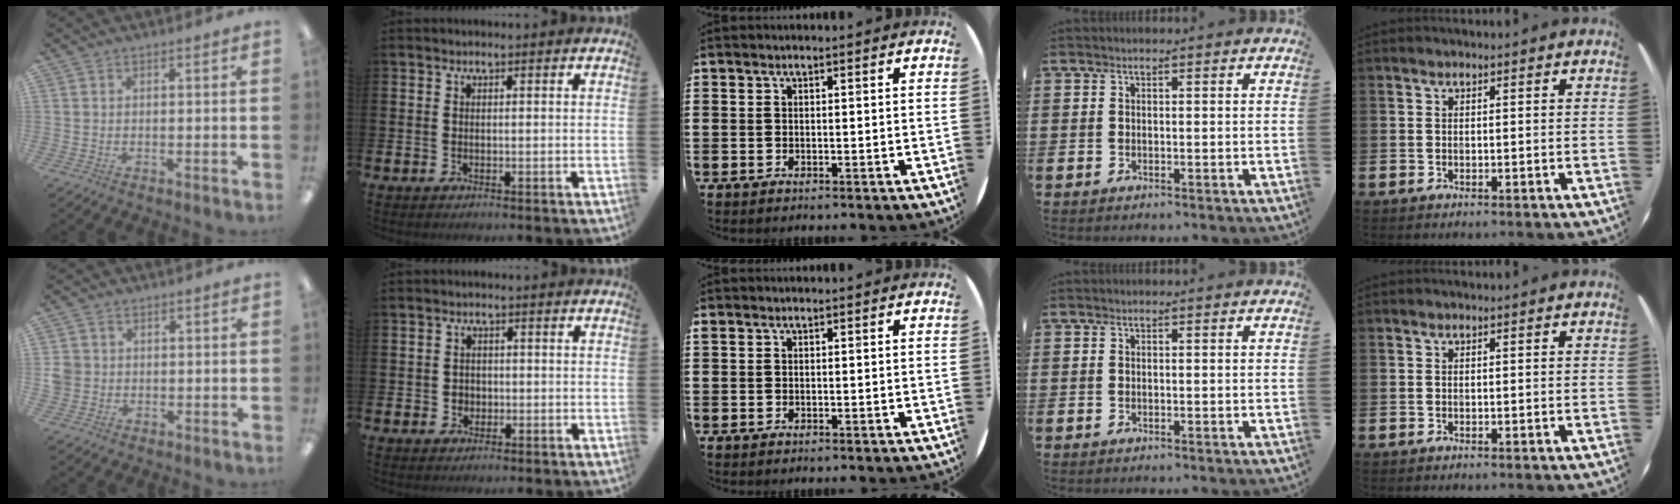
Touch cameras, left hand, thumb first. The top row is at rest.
{"thumb": {"total": 3.0, "force": [0.3, 2.9, 0.4], "torque": [-0.011, 0.006, 0.005]}, "index": {"total": 1.7, "force": [-0.2, 1.7, 0.4], "torque": [-0.003, 0.005, -0.010]}}